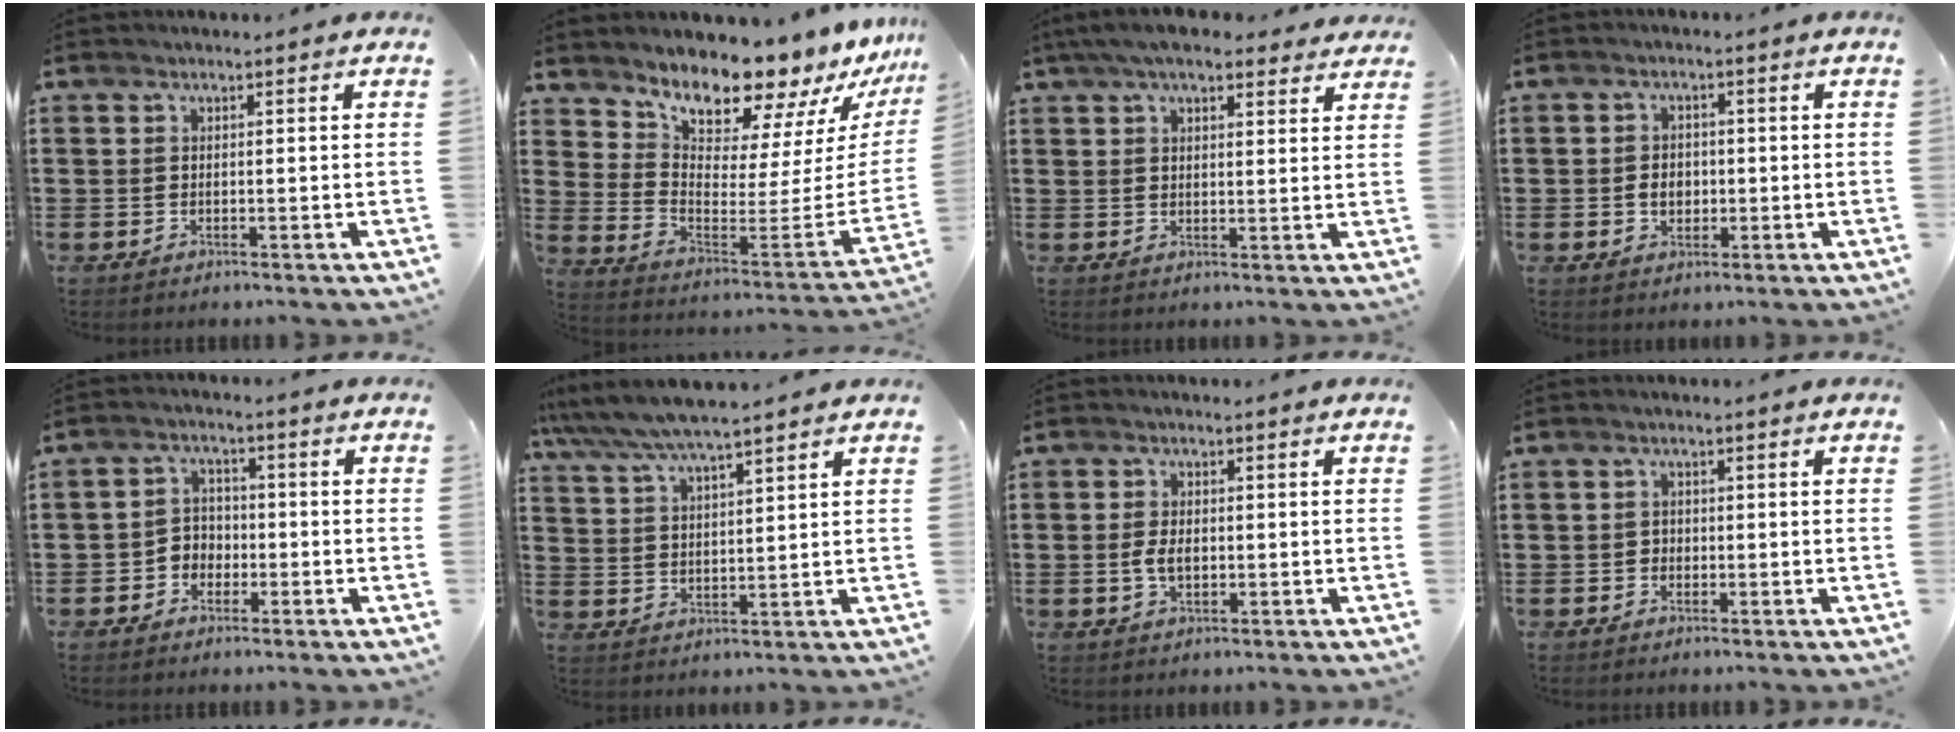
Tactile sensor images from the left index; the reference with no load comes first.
{"total": 10.5, "force": [10.2, 1.9, 1.8], "torque": [-0.053, -0.106, 0.176]}
{"total": 6.3, "force": [5.1, 1.6, 3.3], "torque": [-0.077, -0.001, 0.094]}
{"total": 3.0, "force": [-0.3, 2.3, 1.9], "torque": [-0.033, 0.002, -0.010]}
{"total": 3.4, "force": [-2.0, 2.6, 0.8], "torque": [-0.026, 0.008, -0.045]}
{"total": 6.0, "force": [5.3, 0.4, 2.7], "torque": [-0.070, -0.018, 0.094]}
{"total": 3.3, "force": [-0.3, 1.8, 2.8], "torque": [-0.068, -0.001, -0.011]}
{"total": 1.1, "force": [-0.4, 0.9, 0.3], "torque": [-0.010, 0.003, -0.011]}